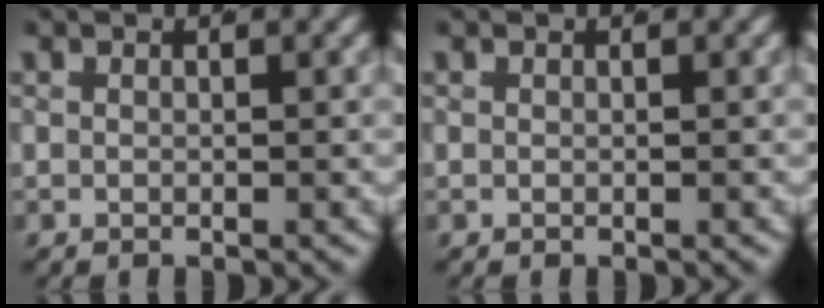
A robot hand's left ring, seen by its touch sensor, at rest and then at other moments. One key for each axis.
{"total": 0.0}